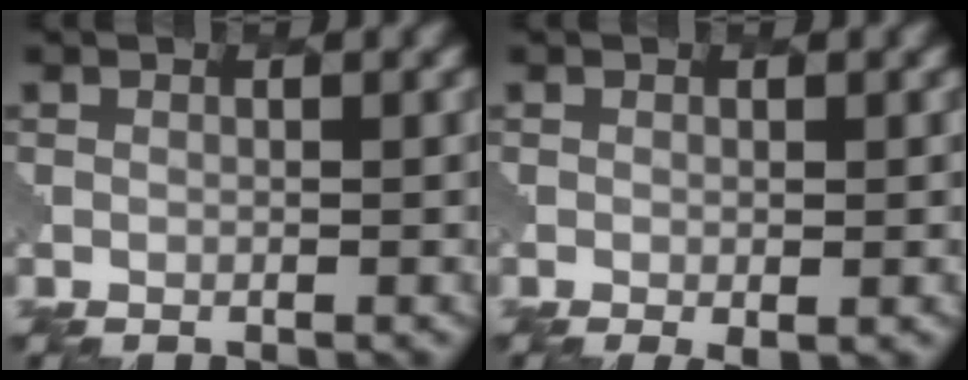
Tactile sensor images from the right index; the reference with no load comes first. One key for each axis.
{"total": 1.6, "fx": -0.4, "fy": 0.4, "fz": 1.5, "tx": -0.026, "ty": -0.006, "tz": -0.004}